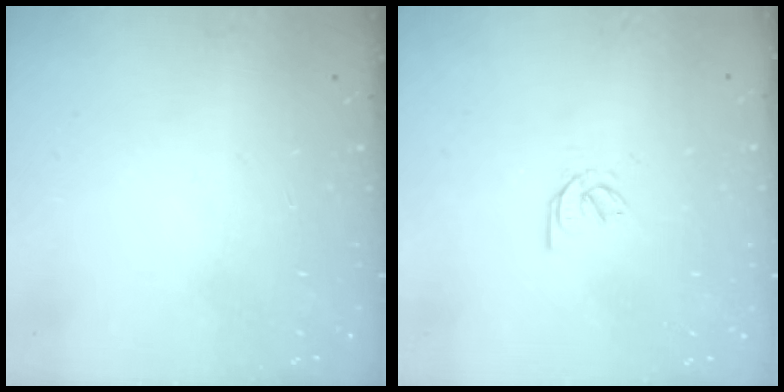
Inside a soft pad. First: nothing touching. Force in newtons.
{"total": 2.1, "press": 2.0, "slide": 0.5}